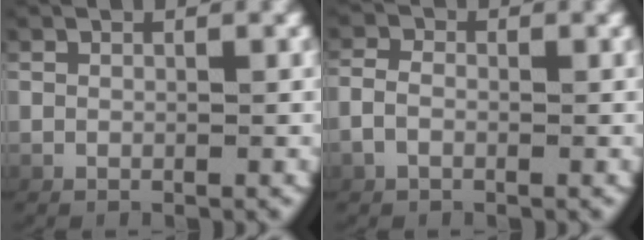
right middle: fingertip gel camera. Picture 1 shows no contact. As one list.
[{"total": 1.5, "force": [-0.6, 1.1, 1.0], "torque": [-0.026, 0.003, -0.014]}]